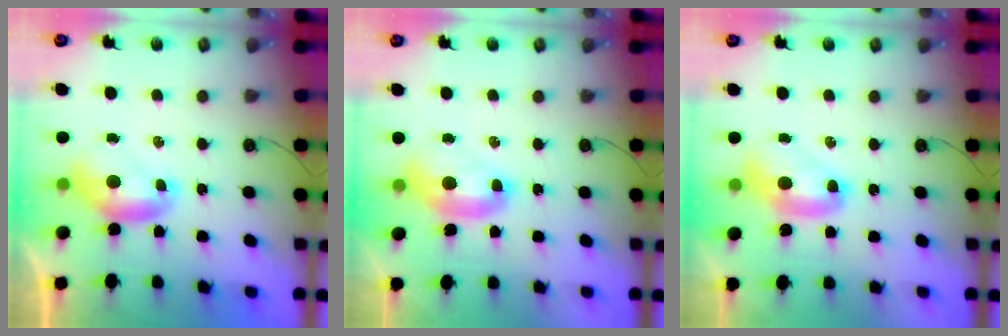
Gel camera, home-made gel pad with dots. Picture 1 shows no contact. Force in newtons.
{"total": 2.5, "press": 2.5, "slide": 0.6}
{"total": 2.5, "press": 2.5, "slide": 0.1}